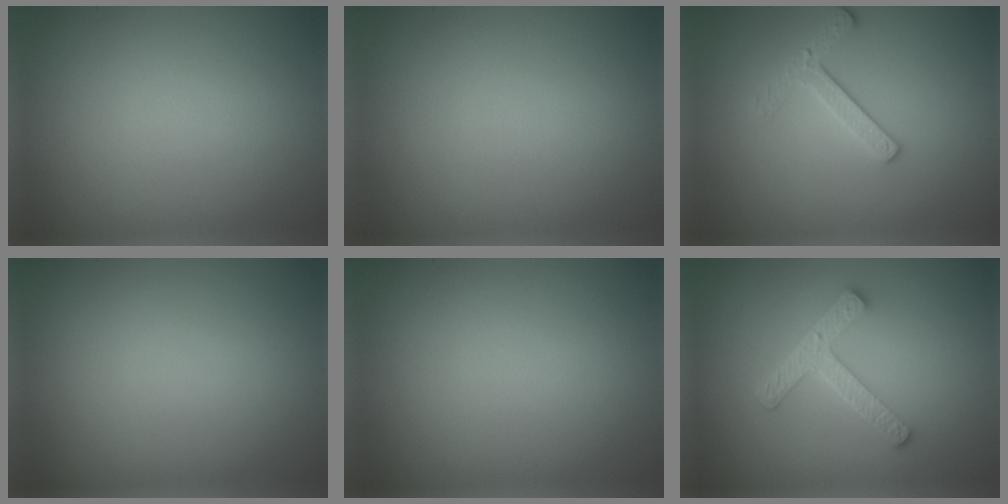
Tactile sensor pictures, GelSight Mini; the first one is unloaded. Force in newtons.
{"total": 0.0}
{"total": 2.5, "press": 2.4, "slide": 0.7}
{"total": 0.0}
{"total": 0.0}
{"total": 4.4, "press": 3.3, "slide": 3.0}